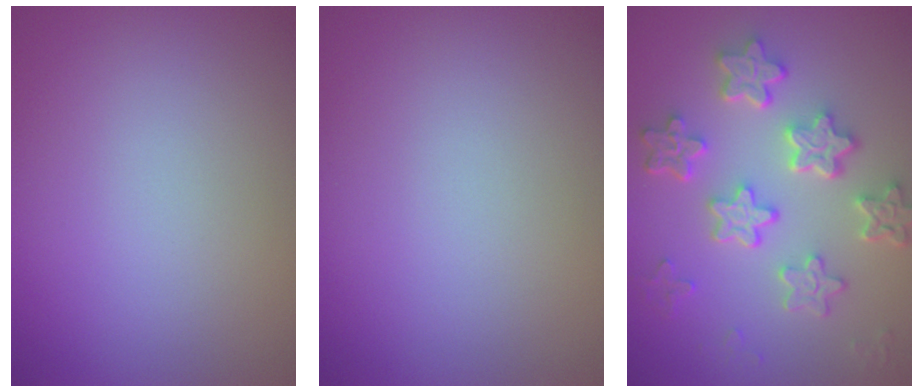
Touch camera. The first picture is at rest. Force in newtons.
{"total": 0.0}
{"total": 5.8, "press": 4.7, "slide": 3.4}